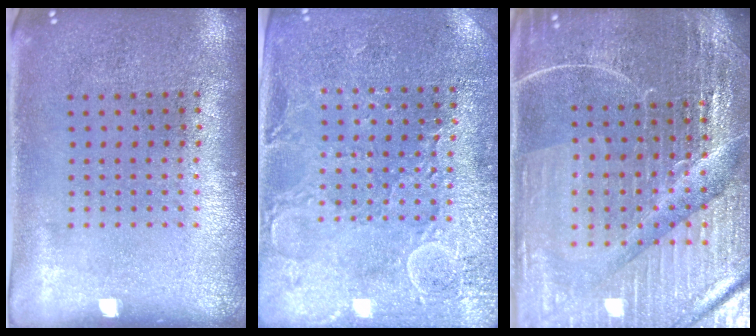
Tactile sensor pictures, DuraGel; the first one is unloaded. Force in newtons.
{"total": 2.9, "press": 2.9, "slide": 0.4}
{"total": 5.3, "press": 4.9, "slide": 1.9}